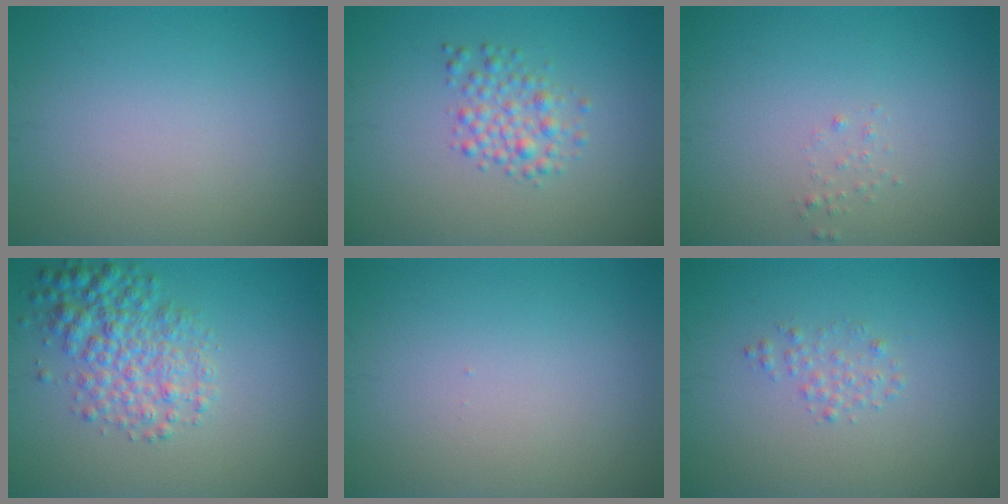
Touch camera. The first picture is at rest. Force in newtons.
{"total": 2.4, "press": 2.4, "slide": 0.1}
{"total": 0.6, "press": 0.6, "slide": 0.1}
{"total": 4.4, "press": 4.4, "slide": 0.1}
{"total": 0.0}
{"total": 1.1, "press": 1.1, "slide": 0.1}